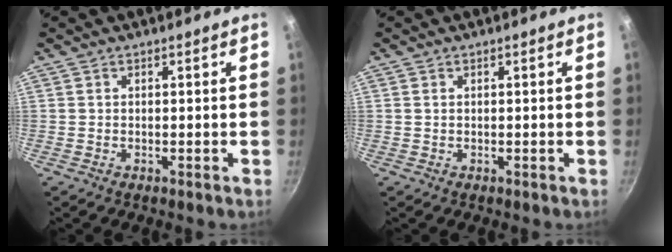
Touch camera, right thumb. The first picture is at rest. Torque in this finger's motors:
{"motor_torque": [-0.03, 0.28, -0.33, 0.15, 0.06]}